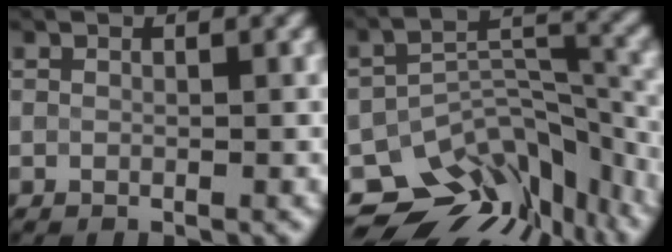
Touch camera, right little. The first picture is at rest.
{"total": 12.4, "force": [-9.4, 5.8, 5.5], "torque": [-0.107, 0.006, -0.116]}